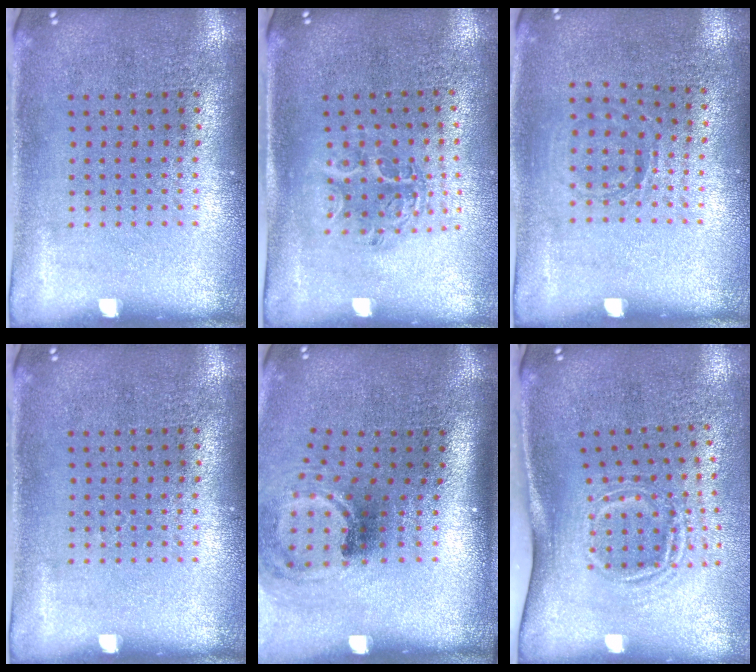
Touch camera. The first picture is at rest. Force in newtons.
{"total": 1.1, "press": 1.1, "slide": 0.2}
{"total": 0.8, "press": 0.8, "slide": 0.2}
{"total": 0.0}
{"total": 2.0, "press": 1.3, "slide": 1.5}
{"total": 1.9, "press": 1.3, "slide": 1.4}